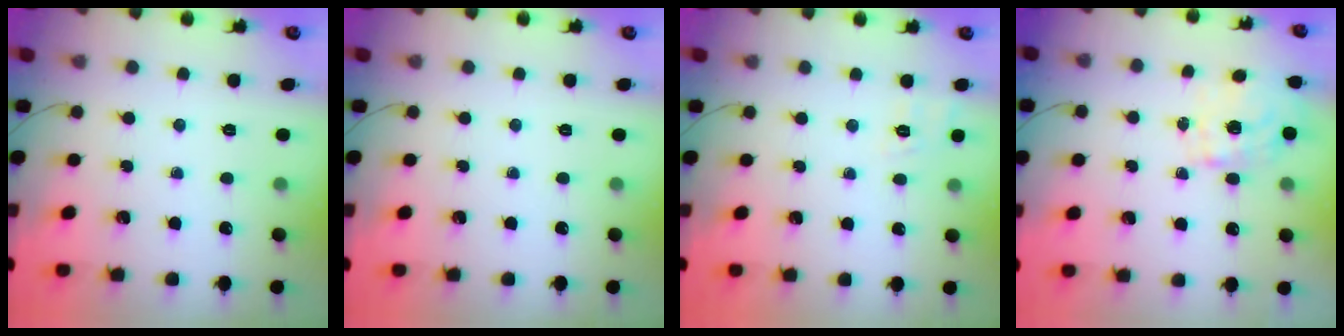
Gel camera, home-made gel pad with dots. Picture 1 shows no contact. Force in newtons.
{"total": 0.0}
{"total": 2.5, "press": 1.4, "slide": 2.0}
{"total": 0.9, "press": 0.7, "slide": 0.6}